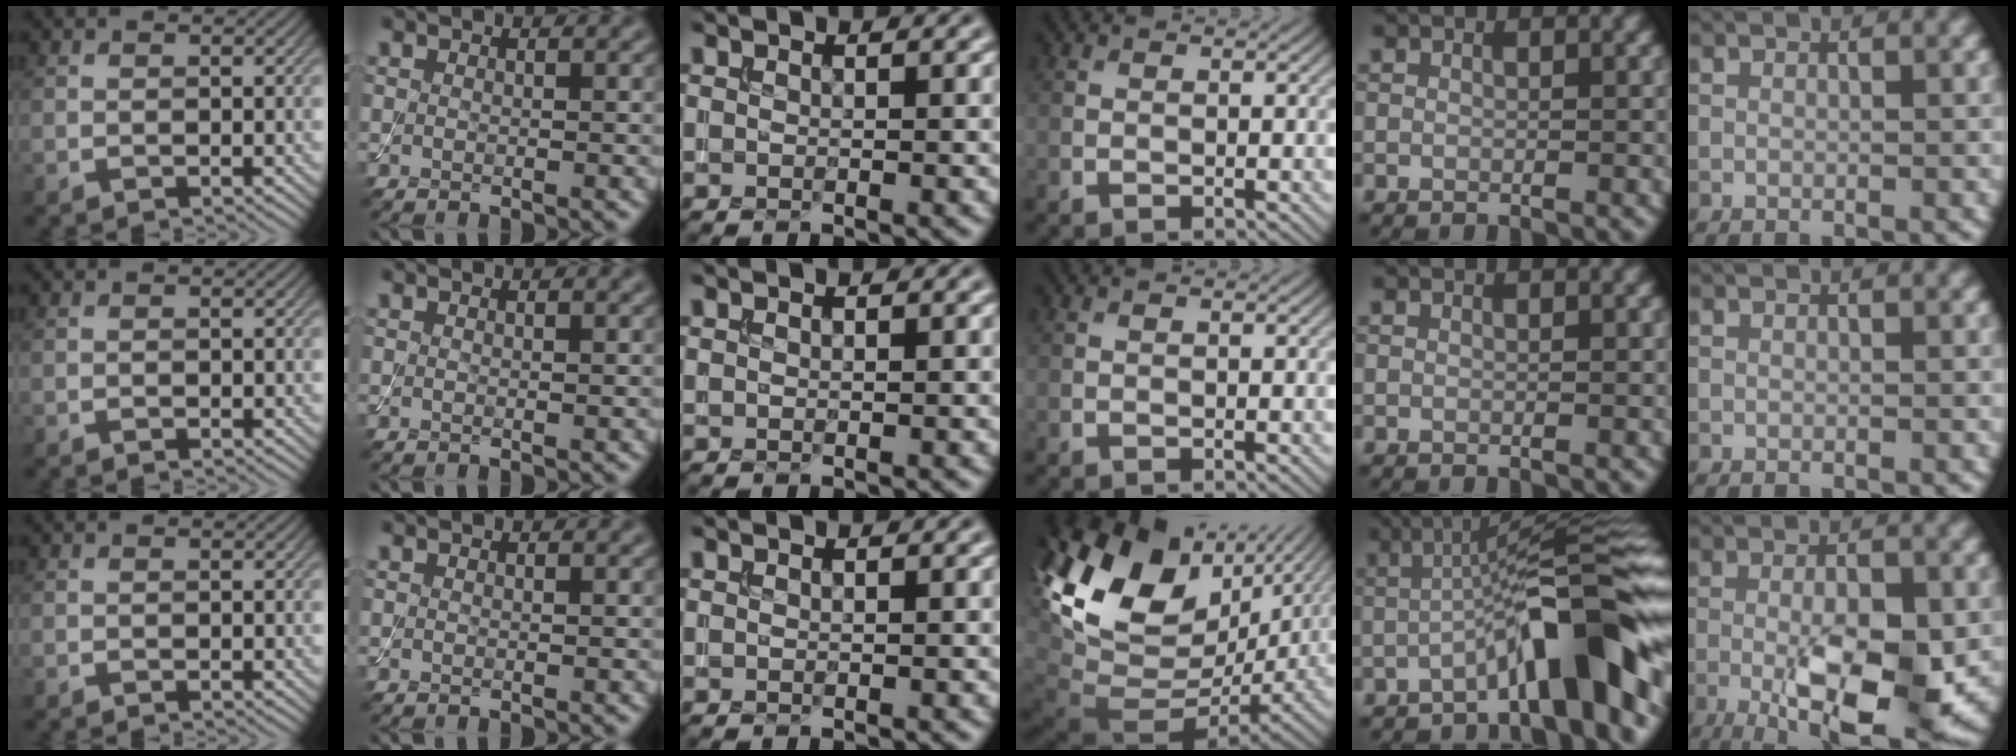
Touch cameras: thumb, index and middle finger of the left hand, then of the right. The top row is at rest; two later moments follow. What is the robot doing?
{"motion": "assemble", "object": "toy tower of hanoi"}